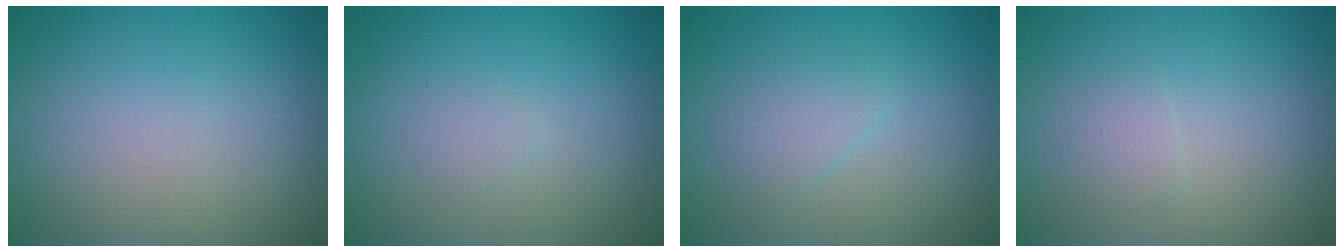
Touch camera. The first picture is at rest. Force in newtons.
{"total": 0.7, "press": 0.7, "slide": 0.0}
{"total": 1.8, "press": 1.8, "slide": 0.1}
{"total": 1.1, "press": 1.1, "slide": 0.1}